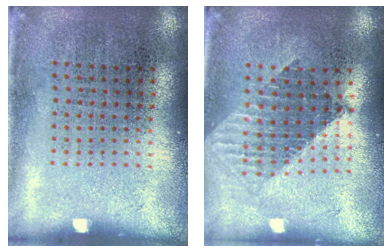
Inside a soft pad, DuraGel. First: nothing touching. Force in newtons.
{"total": 1.6, "press": 1.3, "slide": 1.0}